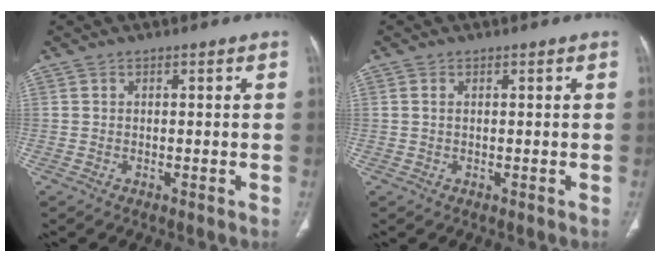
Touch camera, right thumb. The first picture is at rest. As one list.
[{"total": 0.8, "force": [0.2, 0.4, 0.7], "torque": [-0.019, 0.005, 0.007]}]